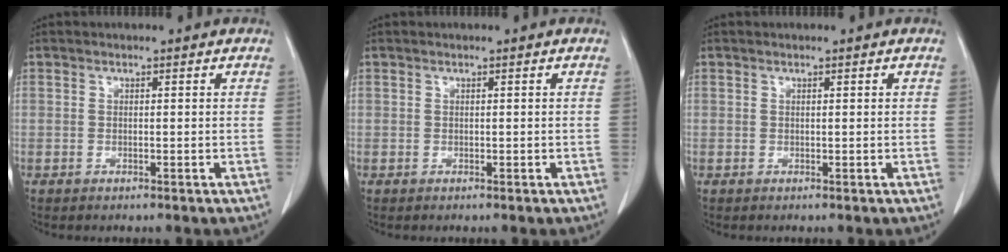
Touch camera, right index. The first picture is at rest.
{"total": 0.0}
{"total": 0.0}